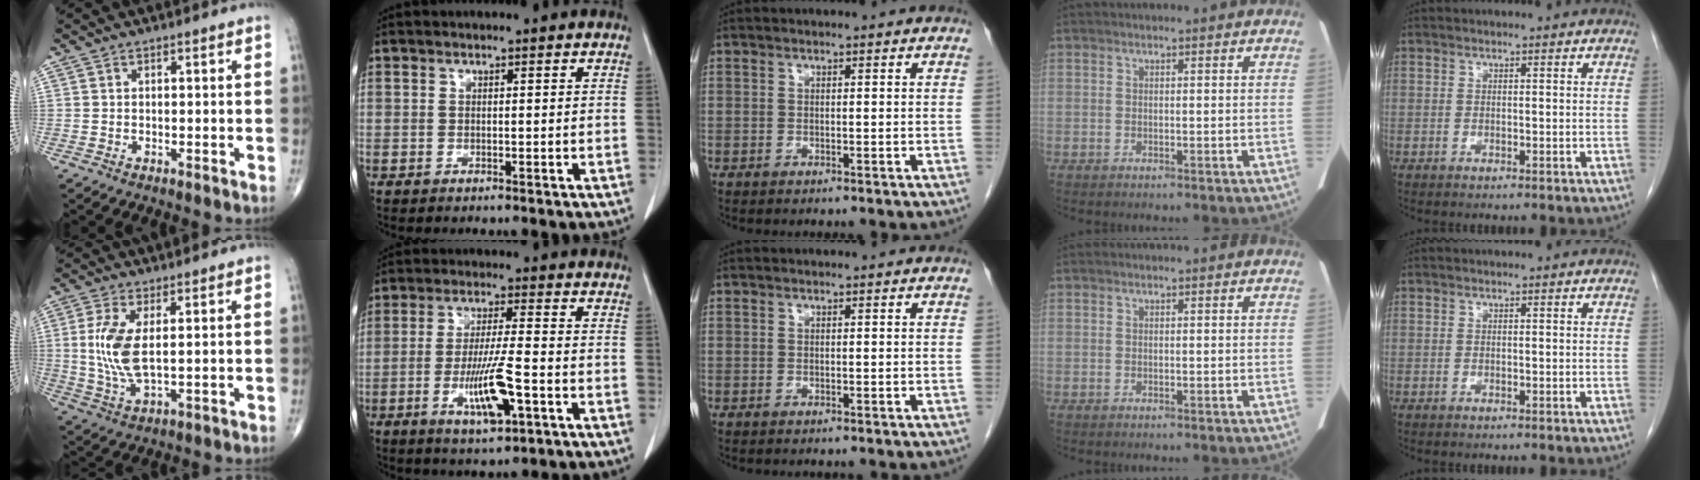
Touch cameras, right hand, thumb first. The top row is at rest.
{"thumb": {"total": 8.6, "force": [1.1, 3.3, 7.9], "torque": [-0.184, -0.012, 0.028]}, "index": {"total": 9.3, "force": [-3.4, 1.0, 8.6], "torque": [-0.160, -0.010, -0.057]}}